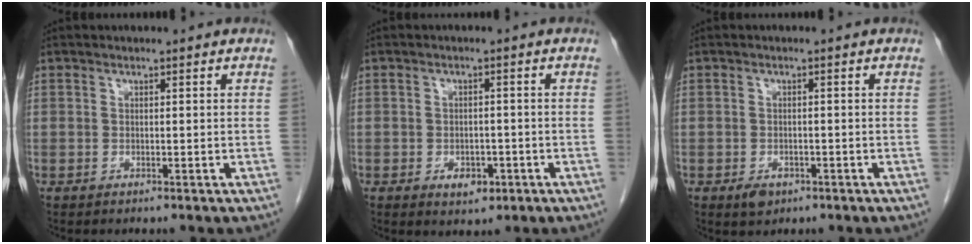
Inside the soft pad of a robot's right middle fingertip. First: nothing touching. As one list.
[{"total": 3.4, "force": [-1.5, 2.2, 2.1], "torque": [-0.026, 0.003, -0.012]}, {"total": 2.4, "force": [-1.3, 1.4, 1.4], "torque": [-0.024, 0.000, -0.012]}]